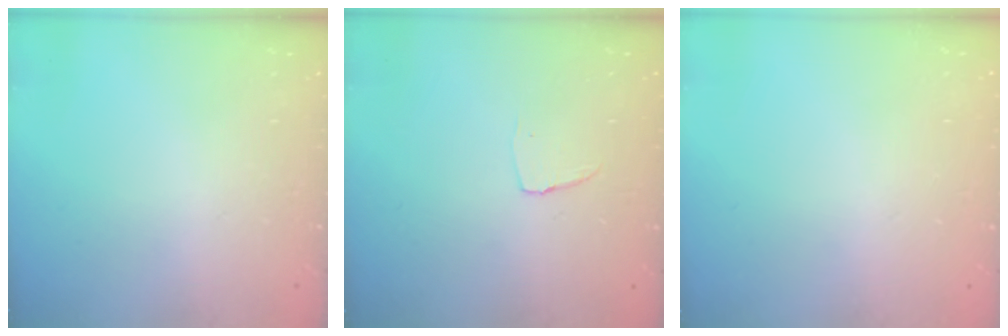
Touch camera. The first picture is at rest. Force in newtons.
{"total": 3.5, "press": 3.5, "slide": 0.3}
{"total": 0.0}